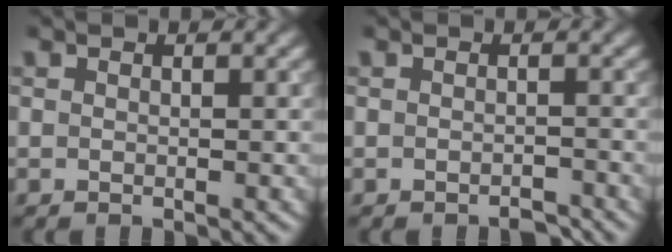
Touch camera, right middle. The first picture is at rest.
{"total": 1.1, "force": [-1.0, 0.3, 0.4], "torque": [-0.006, 0.001, -0.016]}